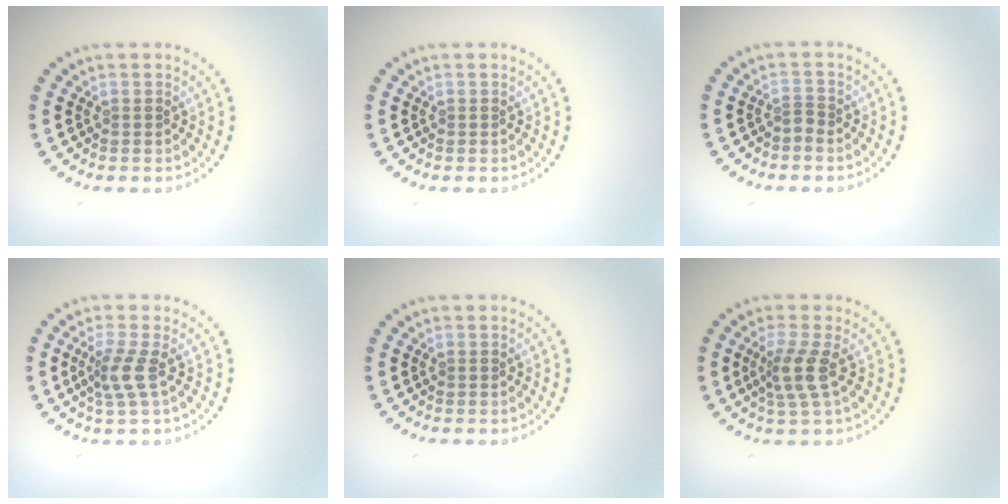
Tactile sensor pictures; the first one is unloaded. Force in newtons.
{"total": 0.0}
{"total": 0.7, "press": 0.4, "slide": 0.6}
{"total": 2.4, "press": 1.8, "slide": 1.5}
{"total": 0.0}
{"total": 2.8, "press": 2.2, "slide": 1.7}